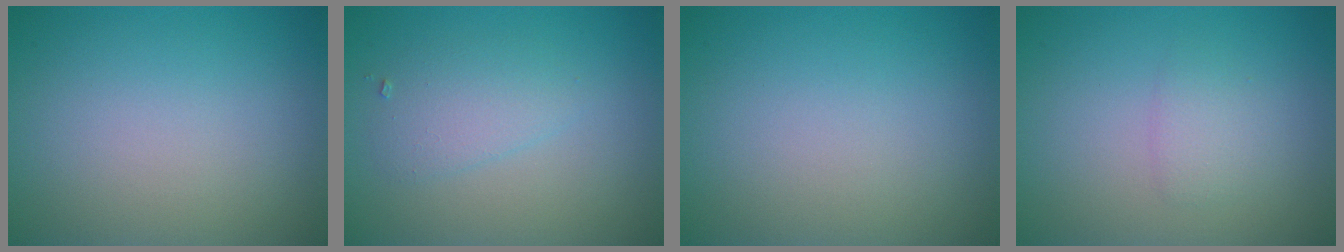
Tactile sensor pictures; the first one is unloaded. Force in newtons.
{"total": 2.2, "press": 2.2, "slide": 0.1}
{"total": 0.0}
{"total": 1.4, "press": 1.4, "slide": 0.0}